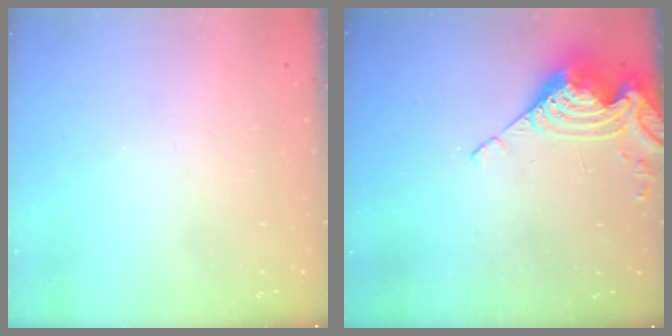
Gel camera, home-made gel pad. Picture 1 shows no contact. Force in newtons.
{"total": 10.6, "press": 10.6, "slide": 0.6}